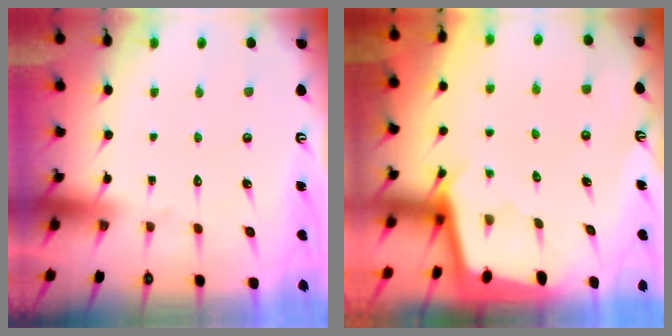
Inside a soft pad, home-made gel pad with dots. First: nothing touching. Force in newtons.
{"total": 1.8, "press": 1.8, "slide": 0.1}